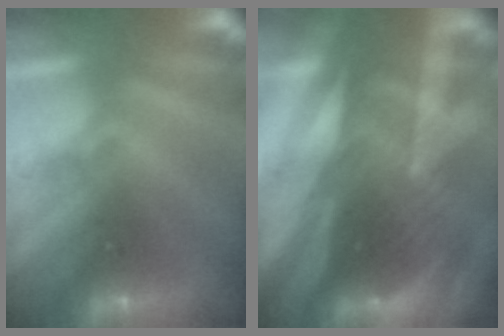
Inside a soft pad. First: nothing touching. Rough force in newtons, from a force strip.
{"total": 2.8}